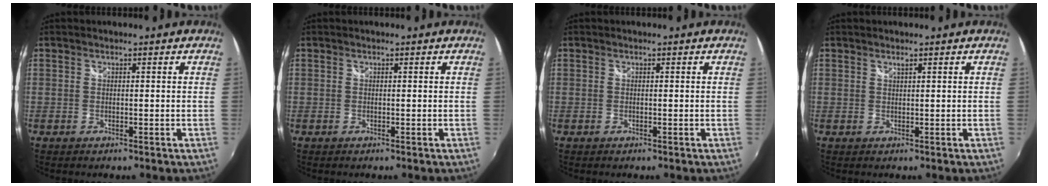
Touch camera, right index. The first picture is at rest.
{"total": 0.0}
{"total": 0.0}
{"total": 0.5, "force": [0.5, 0.0, 0.3], "torque": [-0.002, 0.000, 0.007]}